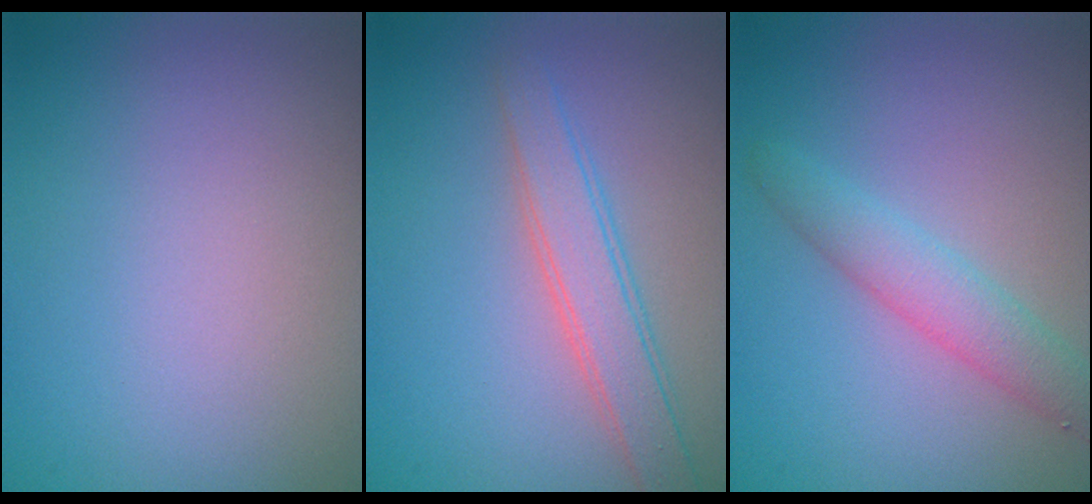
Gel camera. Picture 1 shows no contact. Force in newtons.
{"total": 3.1, "press": 3.1, "slide": 0.1}
{"total": 3.0, "press": 3.0, "slide": 0.3}